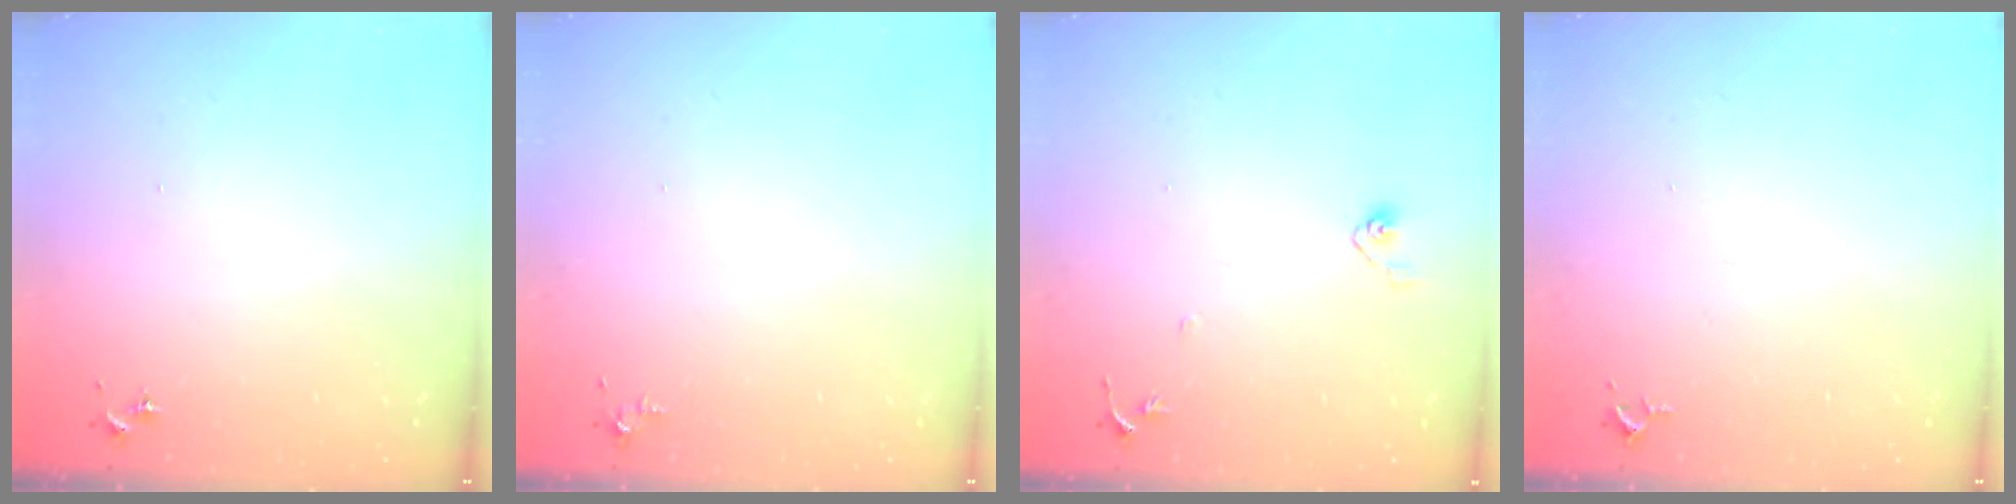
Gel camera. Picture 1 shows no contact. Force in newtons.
{"total": 3.5, "press": 3.4, "slide": 0.5}
{"total": 4.8, "press": 4.7, "slide": 1.0}
{"total": 2.6, "press": 2.6, "slide": 0.4}